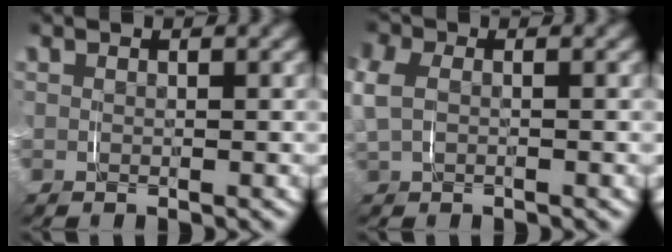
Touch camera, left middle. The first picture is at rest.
{"total": 3.7, "force": [0.0, 3.0, 2.2], "torque": [-0.080, -0.005, 0.000]}